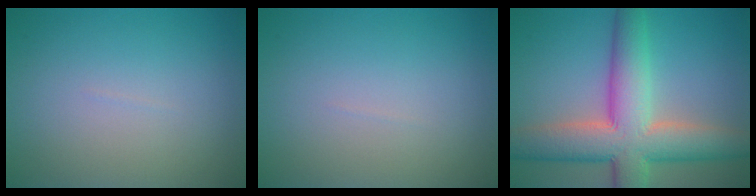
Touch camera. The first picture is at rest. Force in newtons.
{"total": 0.0}
{"total": 9.9, "press": 9.9, "slide": 0.5}